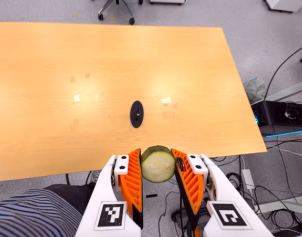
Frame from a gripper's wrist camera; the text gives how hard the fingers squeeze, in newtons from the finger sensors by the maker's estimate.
{"total": 12.5, "left": 12.8, "right": 12.3}